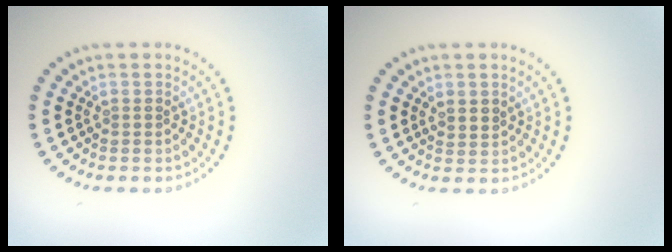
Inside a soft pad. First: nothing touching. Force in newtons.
{"total": 1.2, "press": 1.0, "slide": 0.6}